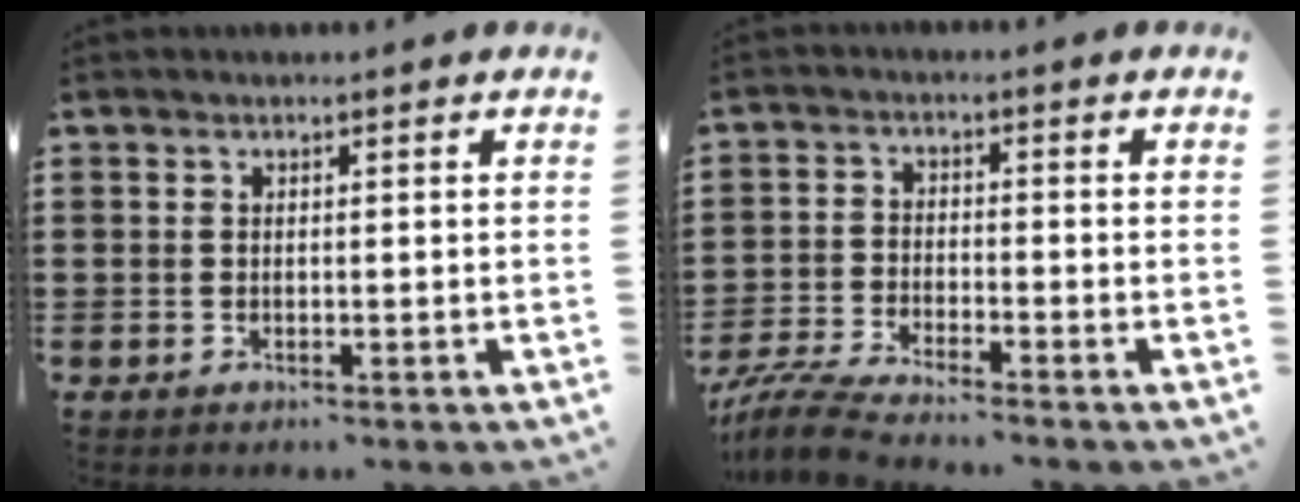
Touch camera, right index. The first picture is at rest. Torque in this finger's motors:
{"motor_torque": [-1.03, 1.10, 0.33, 0.07]}